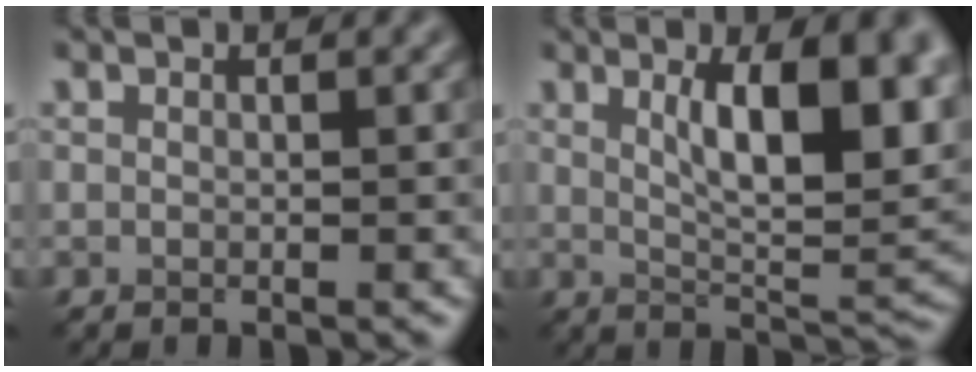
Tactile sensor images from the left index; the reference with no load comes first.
{"total": 10.5, "force": [3.0, 3.5, 9.4], "torque": [-0.126, -0.003, 0.052]}